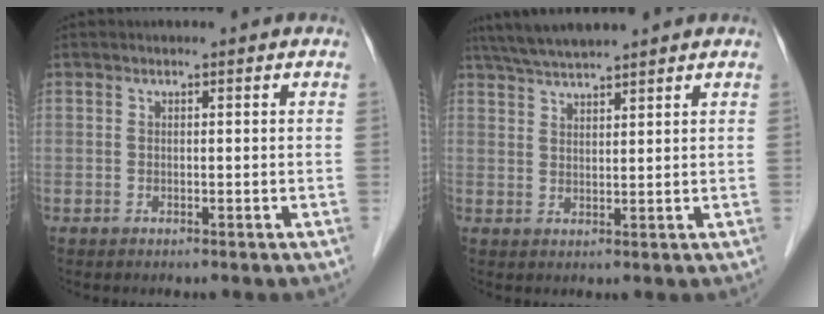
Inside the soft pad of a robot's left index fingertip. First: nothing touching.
{"total": 11.7, "force": [10.2, 0.7, 5.7], "torque": [-0.098, 0.022, 0.169]}